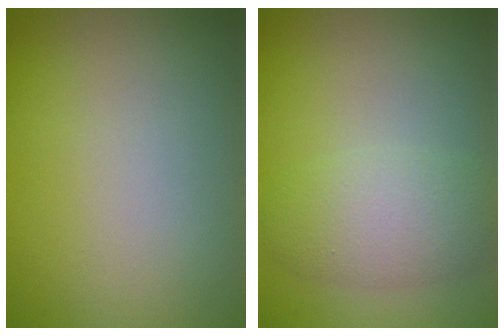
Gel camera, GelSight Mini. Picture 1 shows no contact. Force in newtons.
{"total": 3.8, "press": 3.8, "slide": 0.1}